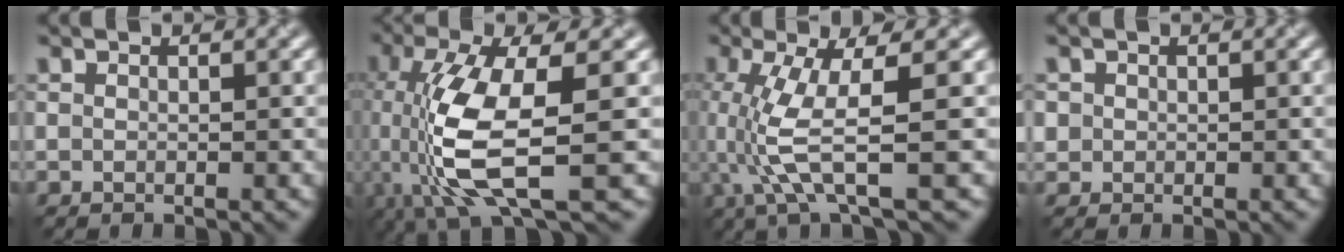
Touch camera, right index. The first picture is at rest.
{"total": 10.4, "force": [-1.8, 3.2, 9.7], "torque": [-0.211, -0.012, -0.032]}
{"total": 6.3, "force": [-0.8, 1.2, 6.1], "torque": [-0.141, -0.003, -0.013]}
{"total": 1.0, "force": [0.1, 1.0, 0.0], "torque": [0.010, -0.004, 0.004]}